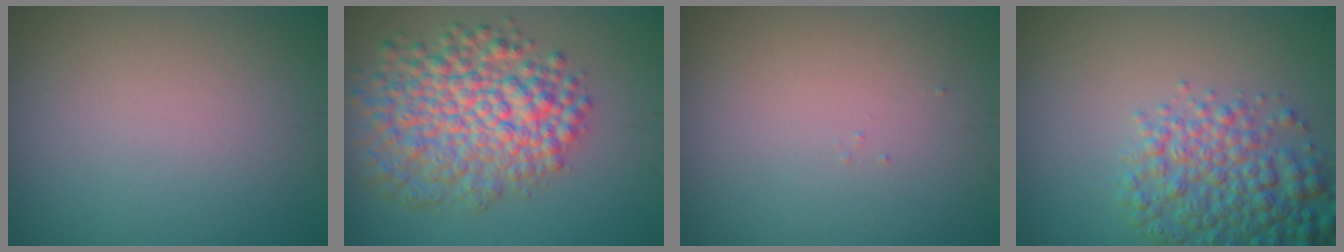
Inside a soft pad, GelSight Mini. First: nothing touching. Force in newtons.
{"total": 7.8, "press": 7.8, "slide": 0.2}
{"total": 0.0}
{"total": 5.5, "press": 5.4, "slide": 0.2}